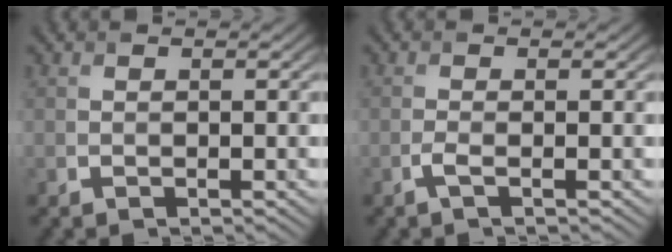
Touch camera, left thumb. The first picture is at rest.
{"total": 1.2, "force": [-0.6, 0.2, 1.1], "torque": [-0.025, 0.003, -0.015]}